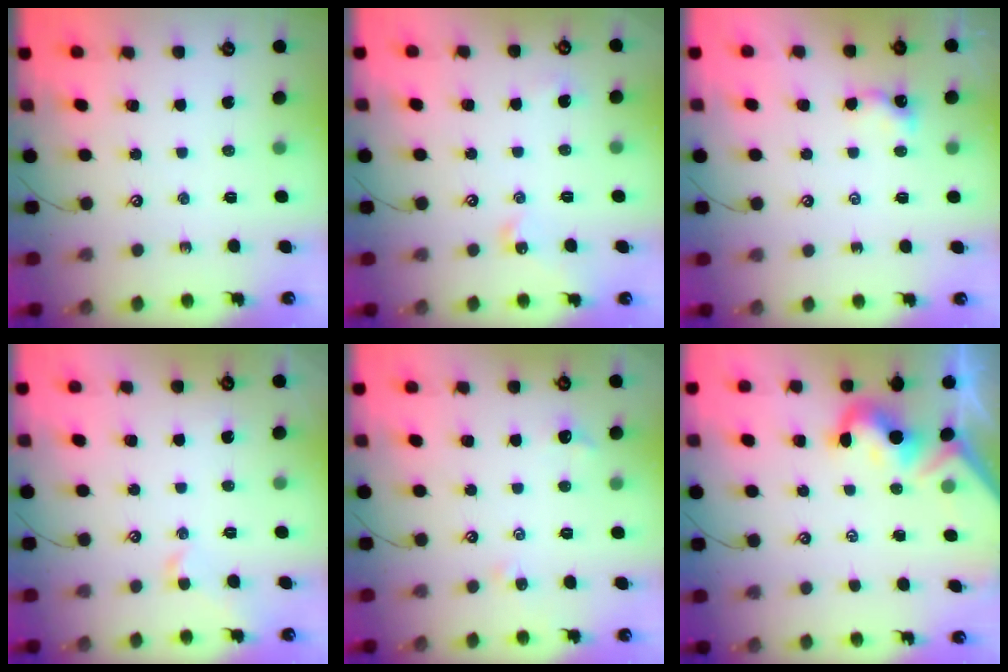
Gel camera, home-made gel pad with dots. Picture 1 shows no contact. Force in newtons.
{"total": 4.8, "press": 4.7, "slide": 0.7}
{"total": 1.4, "press": 1.4, "slide": 0.3}
{"total": 0.9, "press": 0.6, "slide": 0.7}
{"total": 1.6, "press": 1.5, "slide": 0.6}
{"total": 4.4, "press": 4.3, "slide": 0.9}